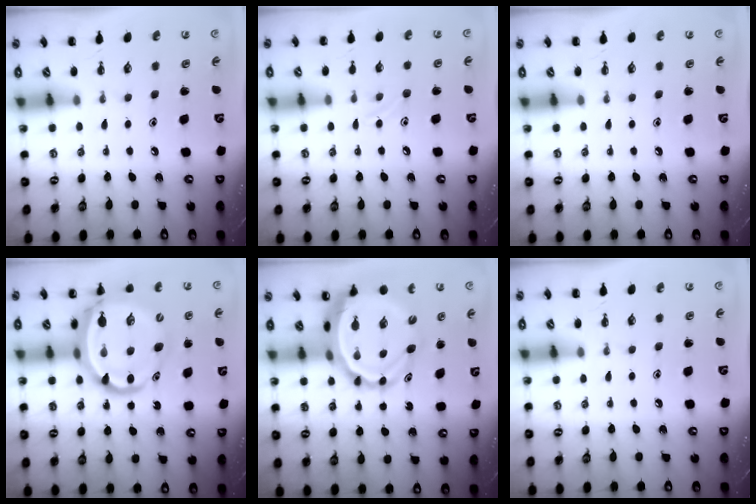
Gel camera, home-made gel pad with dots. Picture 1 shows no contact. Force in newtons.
{"total": 7.3, "press": 7.0, "slide": 1.9}
{"total": 0.0}
{"total": 14.4, "press": 13.9, "slide": 3.8}
{"total": 10.2, "press": 9.7, "slide": 3.3}
{"total": 0.0}